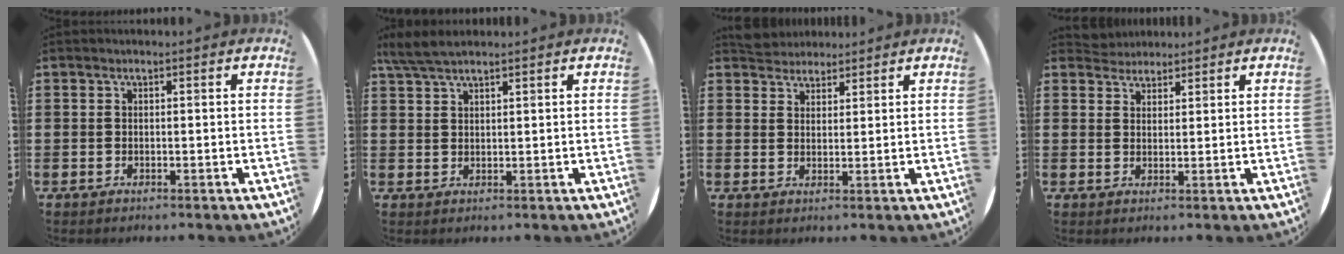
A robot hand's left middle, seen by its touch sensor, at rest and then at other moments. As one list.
[{"total": 3.8, "force": [3.3, 0.6, 1.8], "torque": [-0.043, 0.001, 0.061]}, {"total": 3.3, "force": [3.2, 0.9, -0.2], "torque": [-0.004, -0.002, 0.062]}, {"total": 2.6, "force": [2.5, 0.8, -0.3], "torque": [0.000, 0.001, 0.049]}]